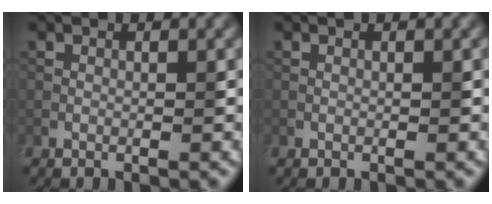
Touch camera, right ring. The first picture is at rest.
{"total": 0.0}